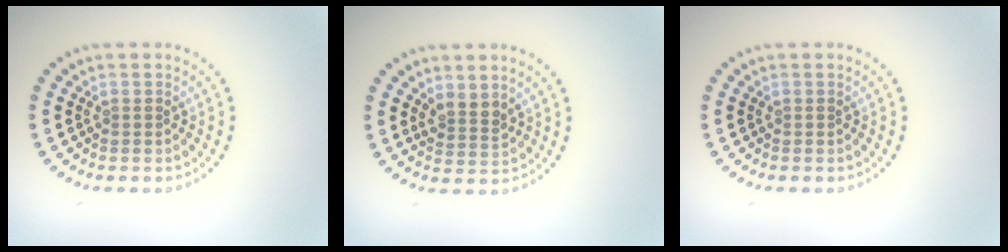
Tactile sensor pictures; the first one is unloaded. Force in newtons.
{"total": 2.0, "press": 1.6, "slide": 1.2}
{"total": 0.0}